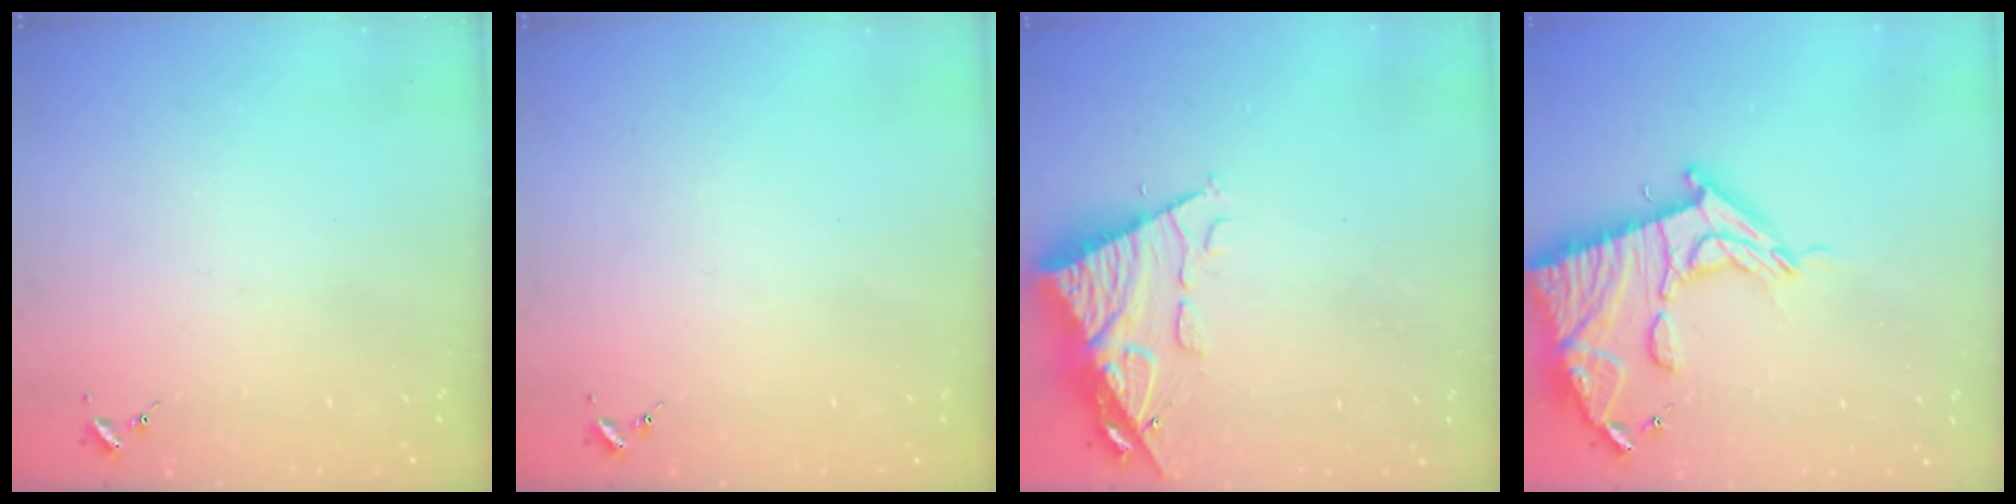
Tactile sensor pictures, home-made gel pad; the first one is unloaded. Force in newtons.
{"total": 0.0}
{"total": 13.0, "press": 12.9, "slide": 1.4}
{"total": 19.3, "press": 19.3, "slide": 1.6}